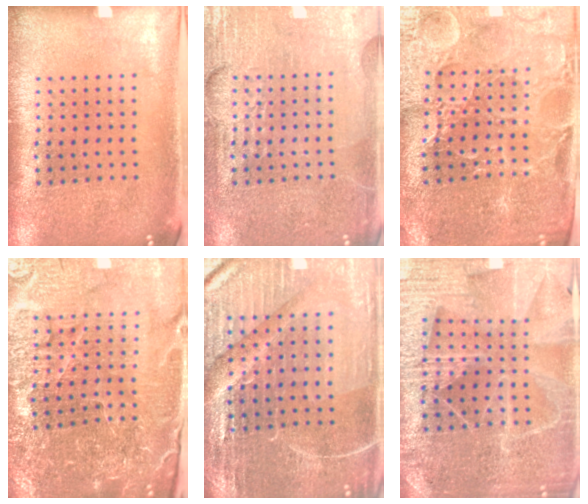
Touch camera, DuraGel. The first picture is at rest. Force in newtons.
{"total": 5.4, "press": 5.3, "slide": 0.6}
{"total": 3.4, "press": 3.3, "slide": 0.7}
{"total": 4.9, "press": 4.7, "slide": 1.4}
{"total": 4.5, "press": 4.4, "slide": 1.3}
{"total": 5.0, "press": 4.6, "slide": 2.1}